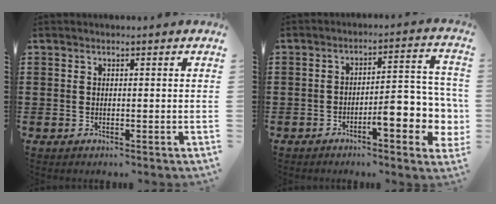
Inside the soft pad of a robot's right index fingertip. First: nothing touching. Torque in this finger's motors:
{"motor_torque": [2.14, 0.00, 0.43, 0.14]}